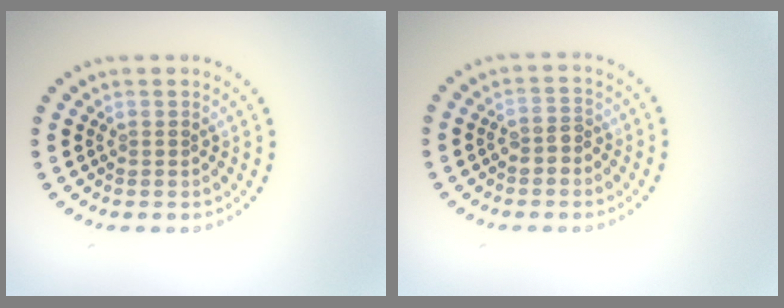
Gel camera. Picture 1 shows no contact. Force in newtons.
{"total": 1.6, "press": 1.5, "slide": 0.5}